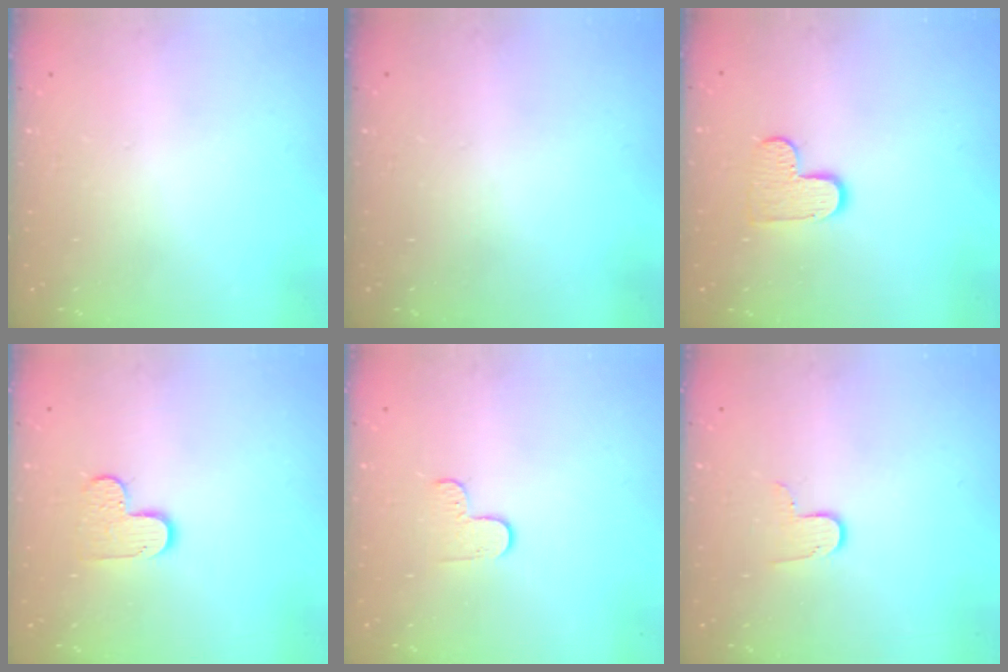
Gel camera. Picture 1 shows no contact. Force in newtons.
{"total": 0.0}
{"total": 7.7, "press": 7.6, "slide": 0.3}
{"total": 5.6, "press": 5.6, "slide": 0.3}
{"total": 3.6, "press": 3.5, "slide": 0.4}
{"total": 6.4, "press": 6.4, "slide": 0.4}